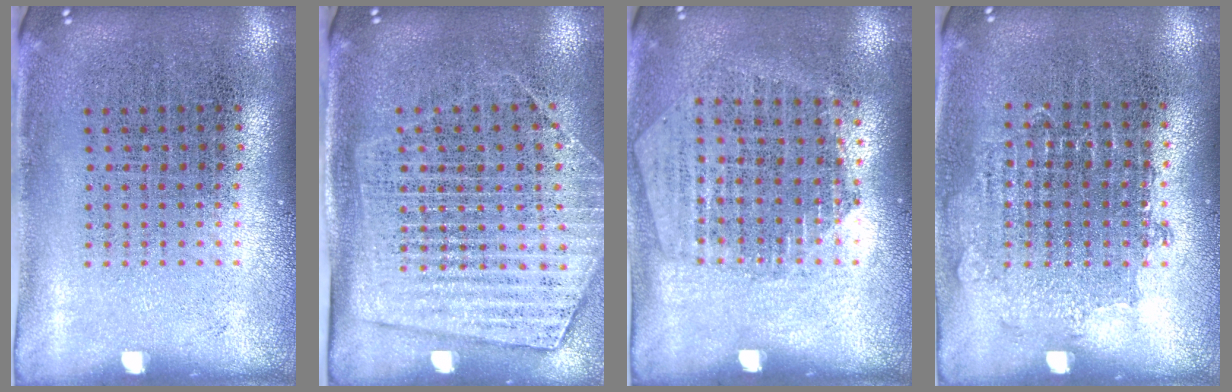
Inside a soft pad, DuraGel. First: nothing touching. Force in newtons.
{"total": 1.8, "press": 1.5, "slide": 1.0}
{"total": 1.3, "press": 1.2, "slide": 0.5}
{"total": 0.5, "press": 0.5, "slide": 0.1}